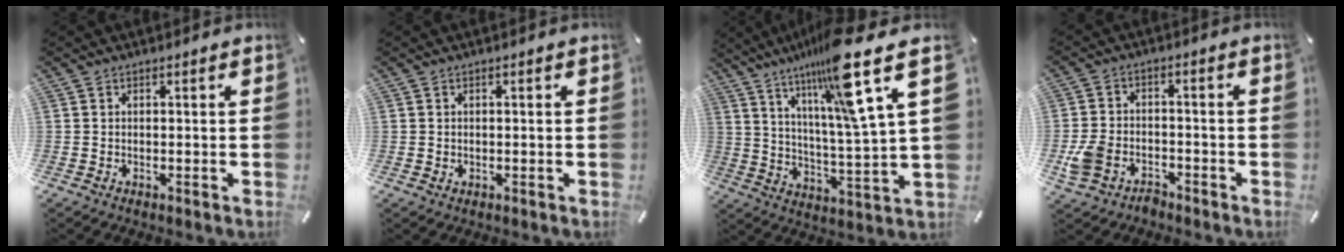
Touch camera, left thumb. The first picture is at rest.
{"total": 0.6, "force": [0.1, 0.6, 0.1], "torque": [-0.002, 0.005, 0.000]}
{"total": 19.5, "force": [12.8, 1.5, 14.6], "torque": [-0.246, -0.079, 0.190]}
{"total": 7.5, "force": [-4.1, 5.1, 3.6], "torque": [-0.078, 0.020, -0.077]}